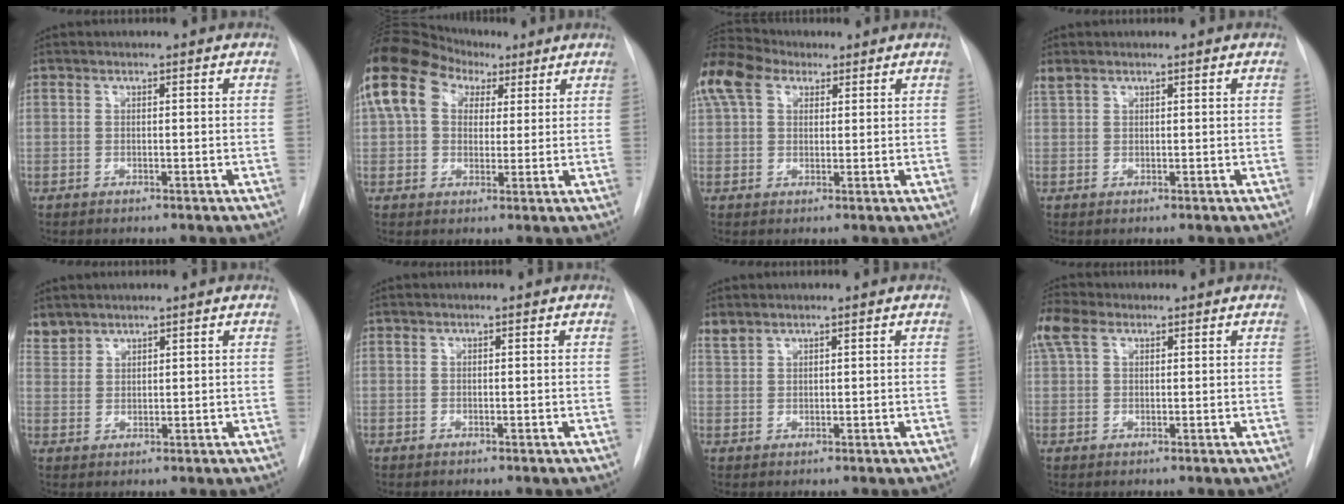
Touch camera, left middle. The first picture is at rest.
{"total": 13.9, "force": [6.2, 9.7, 7.8], "torque": [-0.172, 0.066, 0.108]}
{"total": 14.6, "force": [8.4, 9.3, 7.4], "torque": [-0.207, 0.071, 0.158]}
{"total": 1.4, "force": [1.2, 0.7, 0.4], "torque": [-0.015, 0.014, 0.027]}
{"total": 3.0, "force": [2.8, 1.1, -0.2], "torque": [0.006, 0.012, 0.057]}
{"total": 0.0}
{"total": 1.8, "force": [1.7, 0.6, 0.3], "torque": [-0.011, 0.011, 0.038]}
{"total": 5.2, "force": [2.9, 3.1, 3.1], "torque": [-0.087, 0.032, 0.060]}